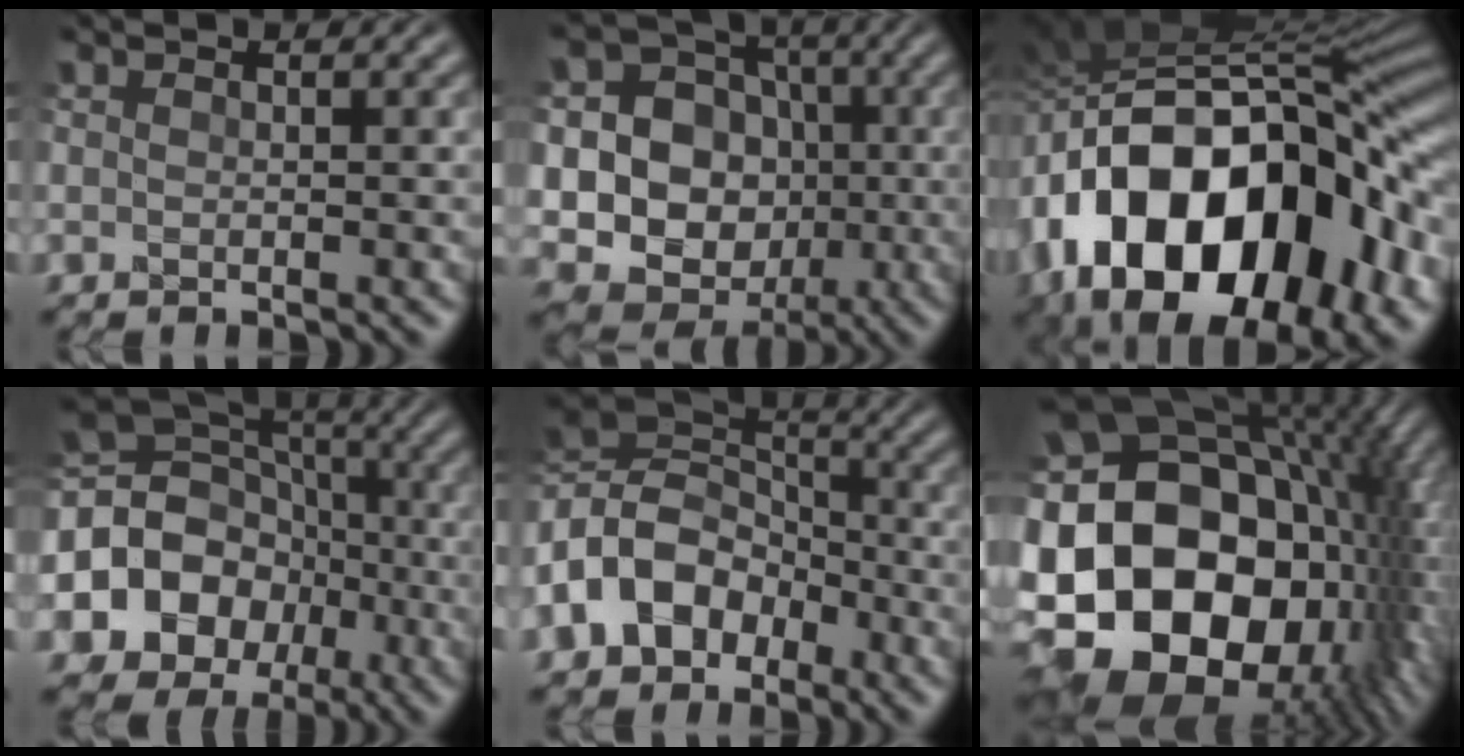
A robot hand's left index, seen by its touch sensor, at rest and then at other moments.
{"total": 16.5, "force": [-0.7, 15.8, 4.7], "torque": [-0.130, 0.018, -0.031]}
{"total": 18.2, "force": [-4.5, 11.4, 13.5], "torque": [-0.223, 0.004, -0.062]}
{"total": 13.7, "force": [-3.3, 12.0, 5.7], "torque": [-0.134, -0.006, -0.070]}
{"total": 9.3, "force": [-3.1, 7.2, 5.1], "torque": [-0.108, 0.005, -0.073]}
{"total": 22.7, "force": [-1.5, 17.4, 14.5], "torque": [-0.253, -0.024, -0.047]}